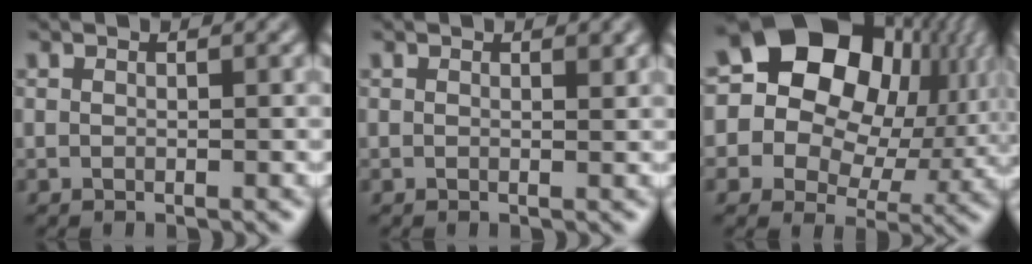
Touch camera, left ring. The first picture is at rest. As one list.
[{"total": 0.7, "force": [0.5, 0.2, 0.4], "torque": [-0.004, -0.001, 0.007]}, {"total": 20.0, "force": [5.8, 15.4, 11.2], "torque": [-0.215, 0.054, 0.085]}]